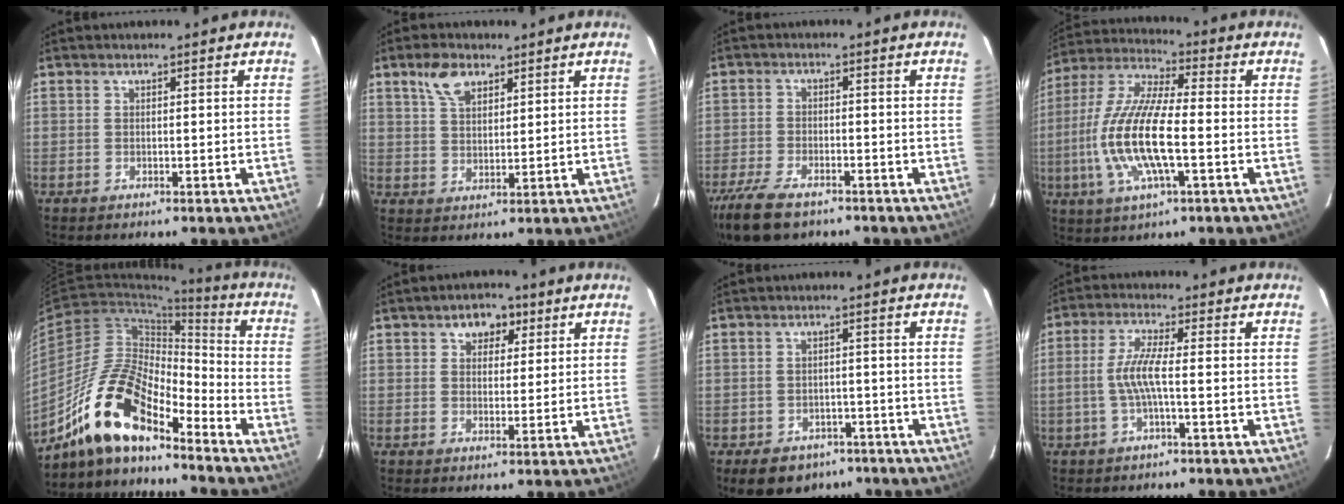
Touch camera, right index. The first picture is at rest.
{"total": 5.9, "force": [3.7, 3.2, 3.4], "torque": [-0.064, 0.013, 0.069]}
{"total": 11.0, "force": [-8.1, 4.5, 5.9], "torque": [-0.157, -0.028, -0.151]}
{"total": 16.2, "force": [-3.3, 4.4, 15.2], "torque": [-0.314, -0.006, -0.068]}
{"total": 16.0, "force": [-12.3, 4.7, 9.1], "torque": [-0.171, 0.002, -0.241]}
{"total": 5.1, "force": [2.6, 3.7, 2.4], "torque": [-0.031, 0.013, 0.038]}
{"total": 8.8, "force": [-5.8, 6.1, 2.8], "torque": [-0.063, 0.018, -0.066]}
{"total": 5.5, "force": [-1.3, 0.3, 5.4], "torque": [-0.117, 0.003, -0.022]}